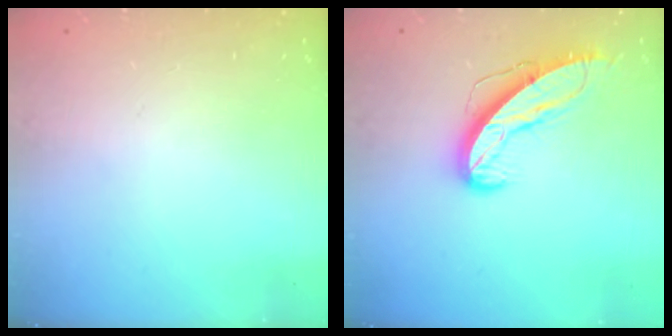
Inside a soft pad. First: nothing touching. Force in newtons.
{"total": 10.7, "press": 10.7, "slide": 1.1}